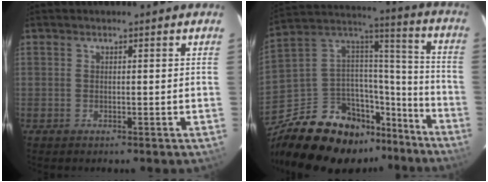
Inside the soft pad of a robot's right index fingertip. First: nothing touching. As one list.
[{"total": 26.2, "force": [-18.9, 13.6, 12.1], "torque": [-0.242, 0.067, -0.274]}]